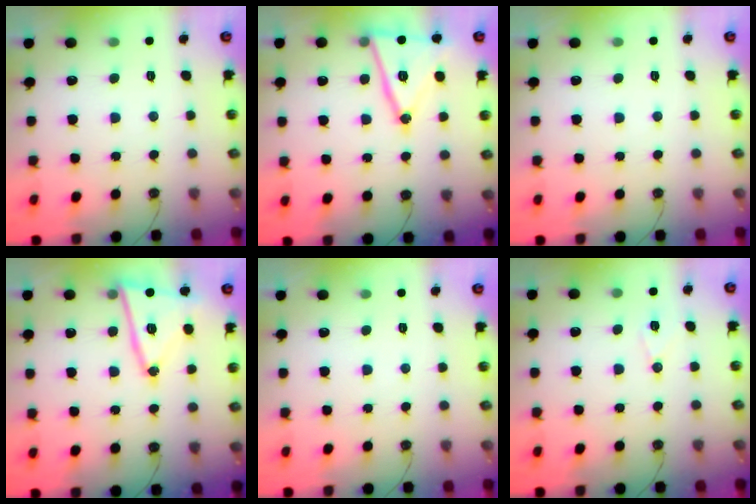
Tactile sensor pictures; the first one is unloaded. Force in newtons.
{"total": 17.5, "press": 17.1, "slide": 3.3}
{"total": 0.0}
{"total": 14.9, "press": 14.8, "slide": 1.8}
{"total": 0.0}
{"total": 7.2, "press": 6.8, "slide": 2.1}